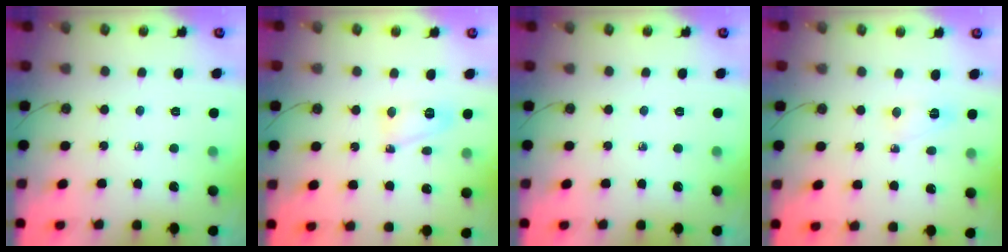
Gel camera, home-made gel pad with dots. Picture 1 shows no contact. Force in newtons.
{"total": 7.0, "press": 7.0, "slide": 0.4}
{"total": 0.0}
{"total": 3.2, "press": 3.2, "slide": 0.7}